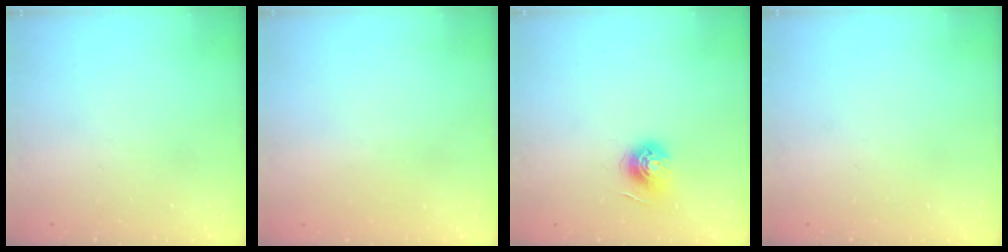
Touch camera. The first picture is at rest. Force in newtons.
{"total": 0.9, "press": 0.9, "slide": 0.1}
{"total": 6.1, "press": 6.1, "slide": 0.5}
{"total": 0.0}